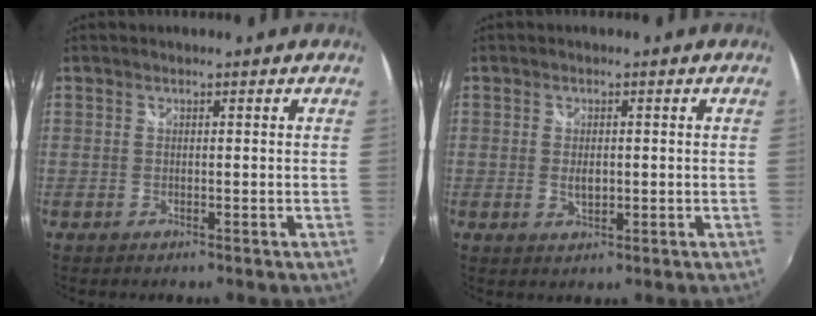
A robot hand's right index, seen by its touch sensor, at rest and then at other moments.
{"total": 2.5, "force": [-0.1, 1.6, 2.0], "torque": [-0.034, -0.004, 0.000]}